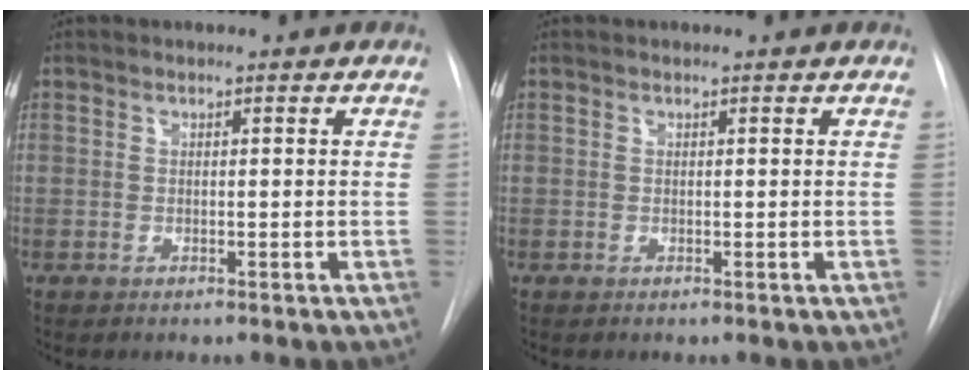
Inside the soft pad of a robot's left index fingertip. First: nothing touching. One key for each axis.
{"total": 0.0}